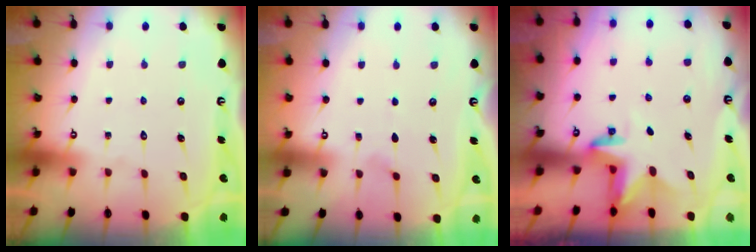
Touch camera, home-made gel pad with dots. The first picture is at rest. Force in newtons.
{"total": 3.0, "press": 2.5, "slide": 1.7}
{"total": 3.2, "press": 3.2, "slide": 0.1}